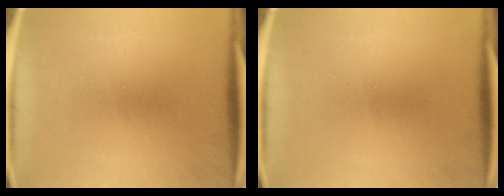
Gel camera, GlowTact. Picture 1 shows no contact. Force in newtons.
{"total": 0.0}